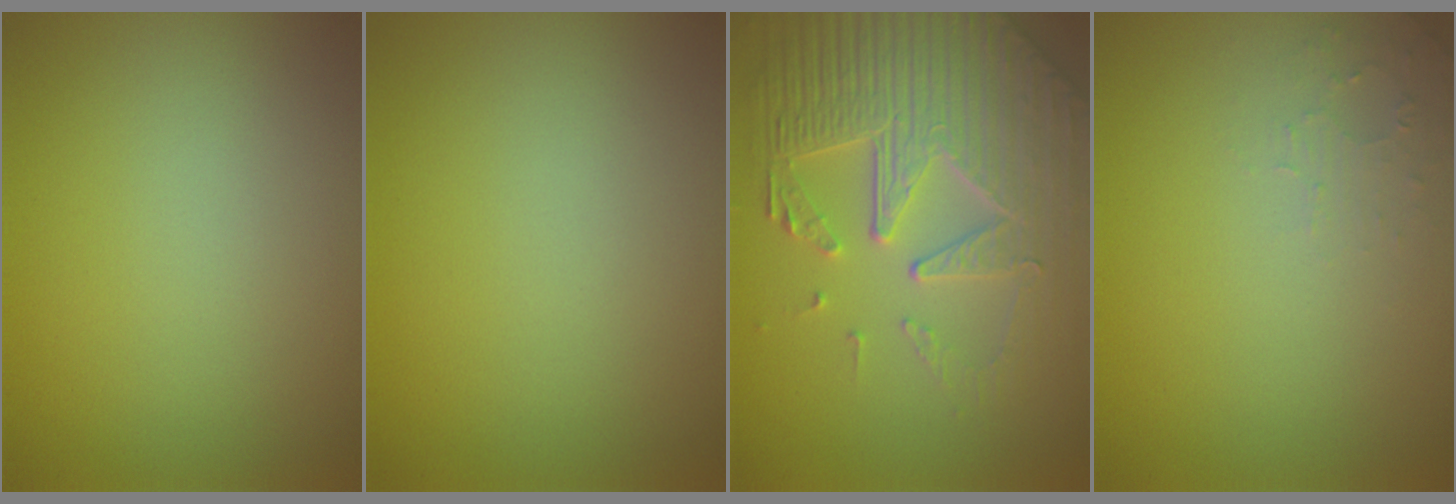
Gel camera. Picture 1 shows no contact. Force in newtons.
{"total": 0.0}
{"total": 7.7, "press": 6.0, "slide": 4.8}
{"total": 1.3, "press": 1.2, "slide": 0.3}